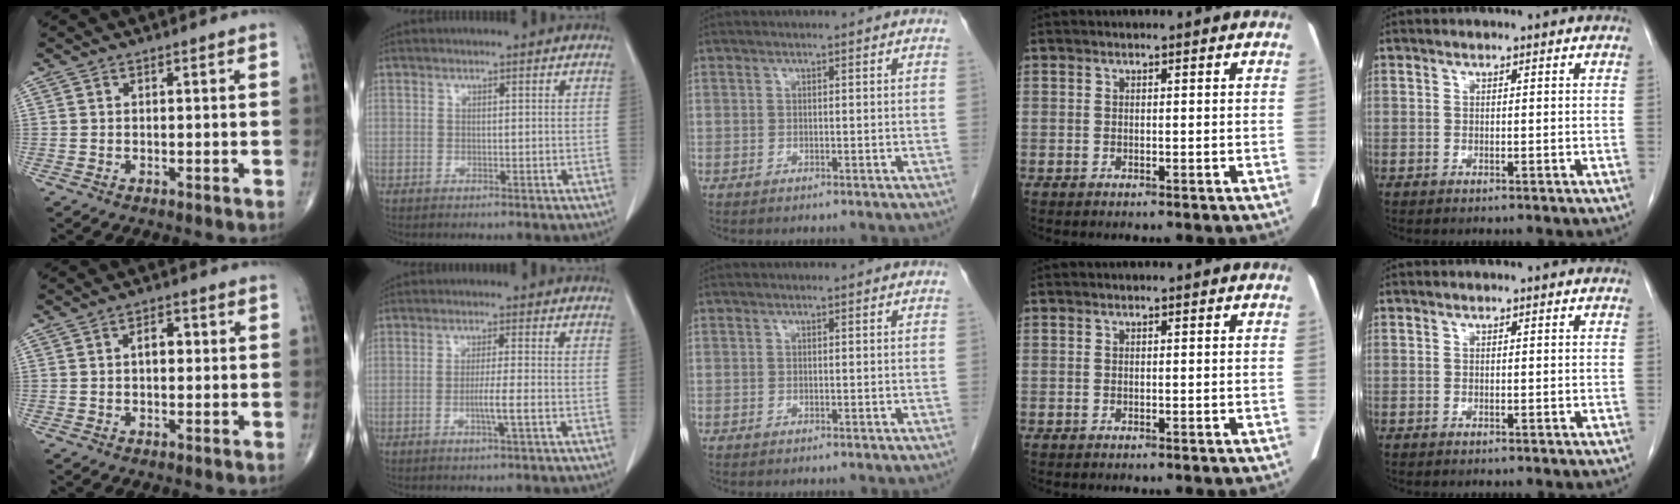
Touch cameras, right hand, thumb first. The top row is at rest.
{"thumb": {"total": 3.5, "force": [0.4, 2.1, 2.8], "torque": [-0.036, 0.011, 0.003]}, "index": {"total": 4.0, "force": [-1.2, -0.1, 3.8], "torque": [-0.070, -0.004, -0.021]}}